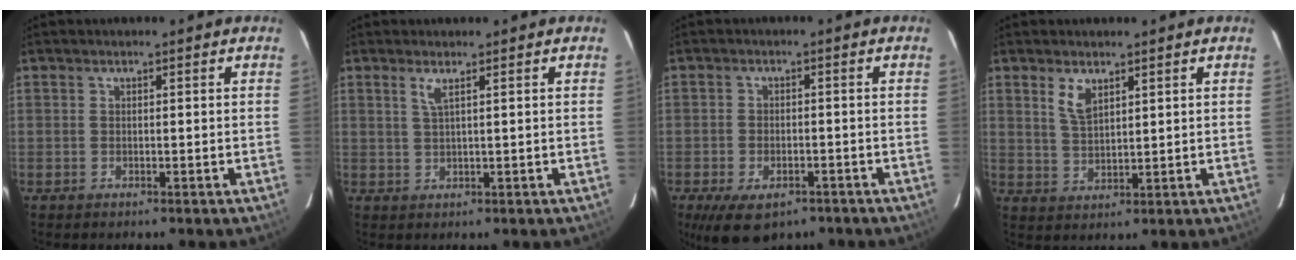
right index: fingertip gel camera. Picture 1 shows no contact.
{"total": 1.8, "force": [0.9, -0.2, 1.5], "torque": [-0.030, -0.001, 0.019]}
{"total": 9.3, "force": [-6.0, 4.7, 5.4], "torque": [-0.112, -0.024, -0.093]}
{"total": 4.2, "force": [2.5, 1.8, 2.8], "torque": [-0.053, -0.001, 0.051]}